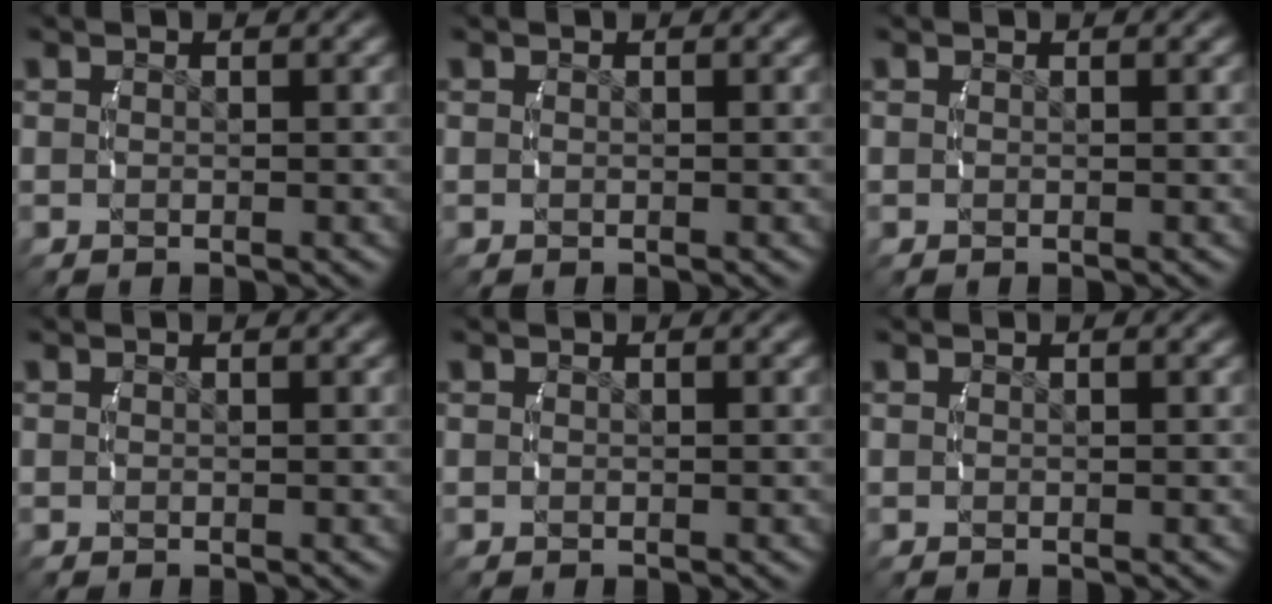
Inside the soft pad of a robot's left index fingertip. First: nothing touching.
{"total": 0.0}
{"total": 0.0}
{"total": 0.0}
{"total": 0.0}
{"total": 0.0}